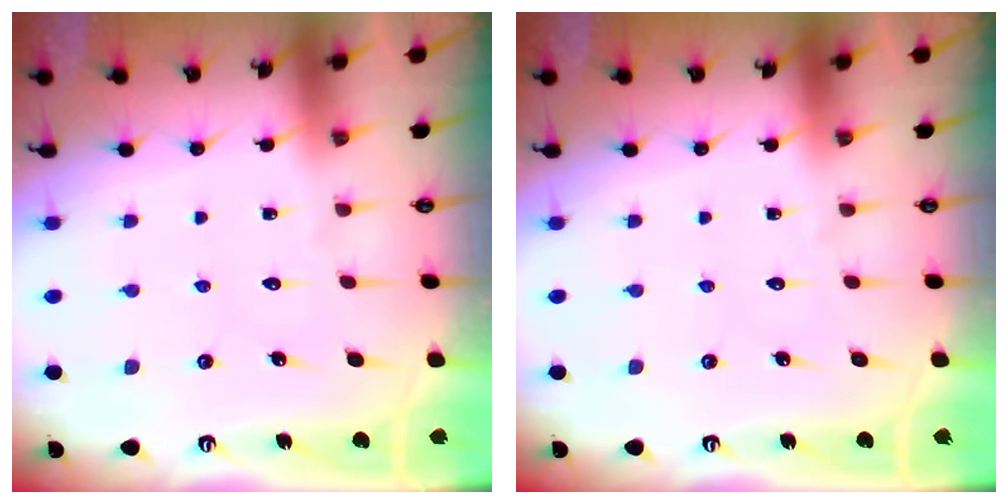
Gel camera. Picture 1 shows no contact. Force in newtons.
{"total": 0.0}